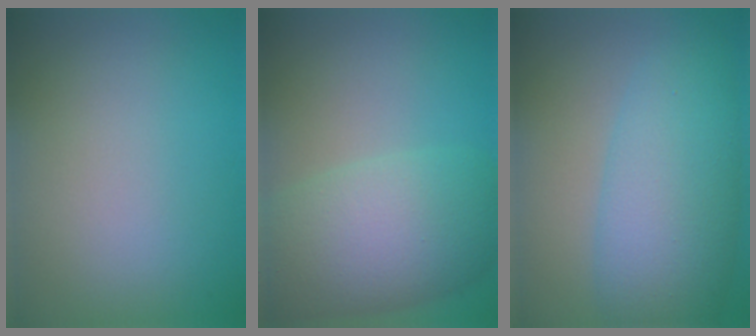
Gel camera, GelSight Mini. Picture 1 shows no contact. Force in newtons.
{"total": 8.2, "press": 8.2, "slide": 0.3}
{"total": 7.9, "press": 7.9, "slide": 0.1}